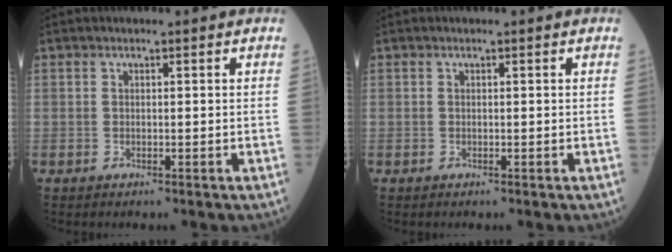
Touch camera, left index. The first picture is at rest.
{"total": 0.0}